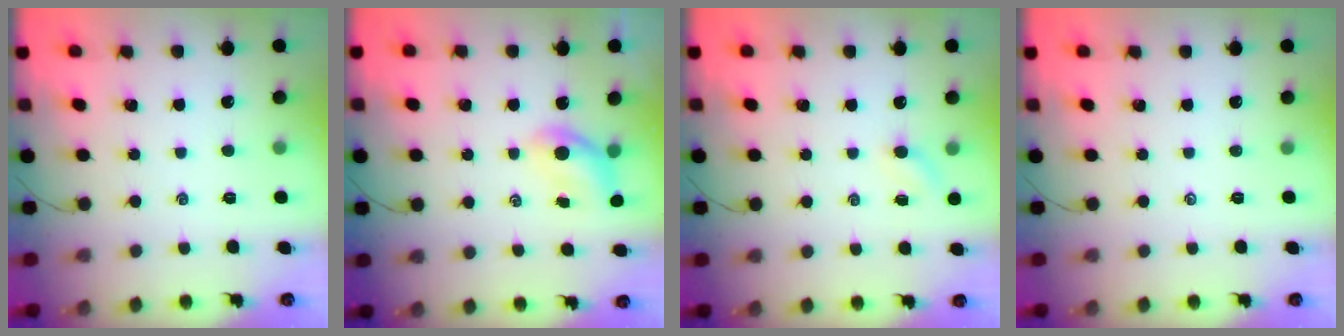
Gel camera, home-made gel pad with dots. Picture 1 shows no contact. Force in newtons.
{"total": 4.8, "press": 4.8, "slide": 0.6}
{"total": 3.2, "press": 3.0, "slide": 1.0}
{"total": 0.0}